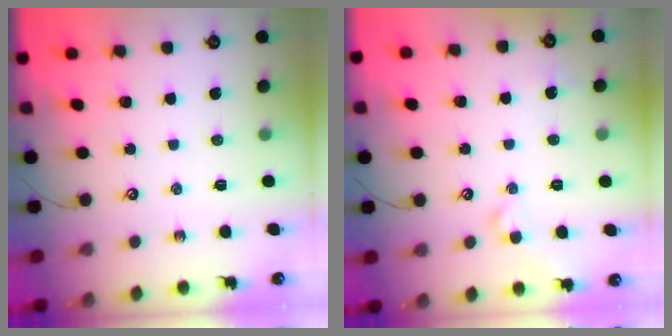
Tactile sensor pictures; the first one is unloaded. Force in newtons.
{"total": 1.1, "press": 1.1, "slide": 0.4}